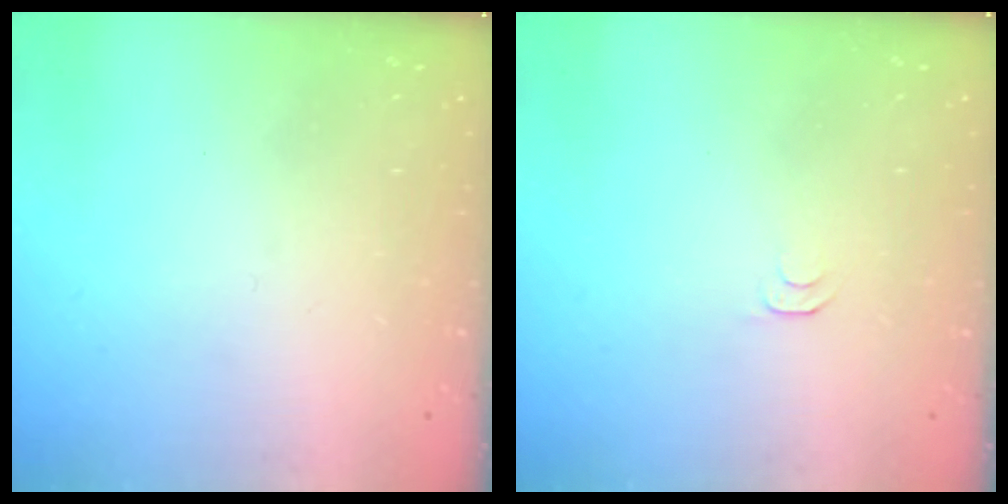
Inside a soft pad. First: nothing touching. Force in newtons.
{"total": 3.6, "press": 3.6, "slide": 0.6}